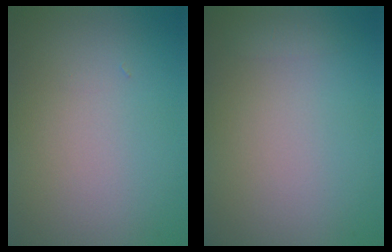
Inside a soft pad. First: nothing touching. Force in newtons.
{"total": 0.7, "press": 0.7, "slide": 0.1}